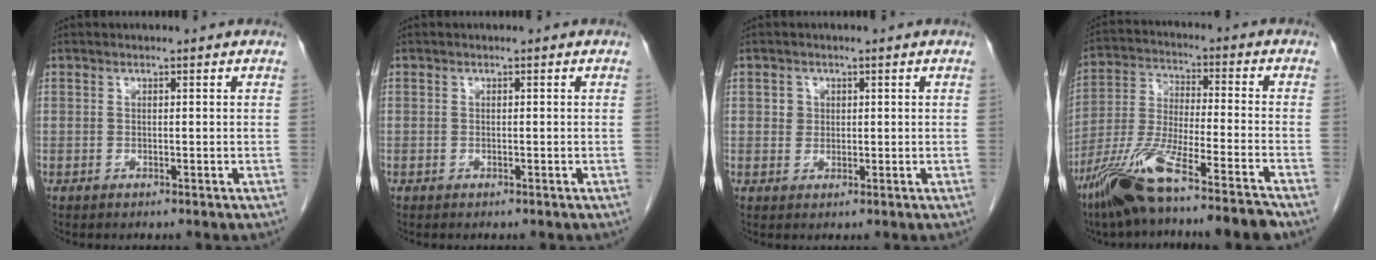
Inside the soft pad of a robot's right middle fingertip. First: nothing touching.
{"total": 0.0}
{"total": 1.7, "force": [0.5, 1.6, 0.3], "torque": [-0.002, 0.000, 0.005]}
{"total": 15.1, "force": [-11.3, 0.0, 10.0], "torque": [-0.206, -0.024, -0.204]}